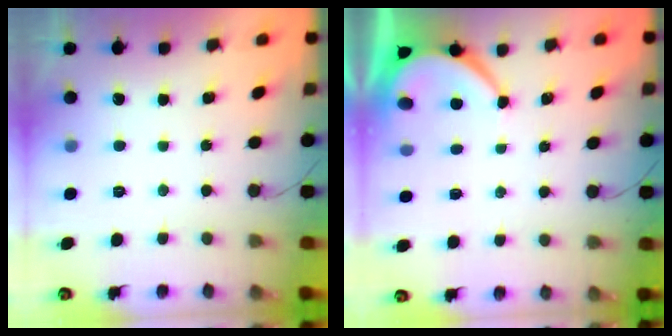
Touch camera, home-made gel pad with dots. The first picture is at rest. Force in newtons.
{"total": 5.3, "press": 5.3, "slide": 0.4}